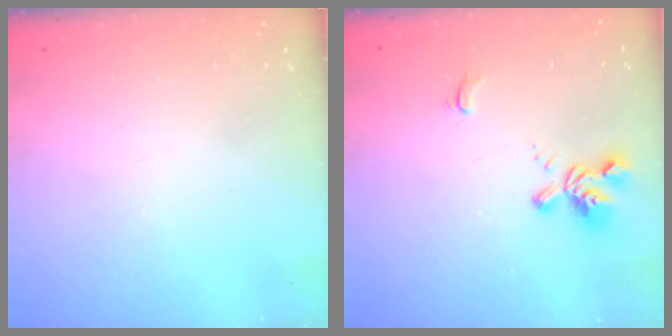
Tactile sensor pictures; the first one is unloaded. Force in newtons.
{"total": 1.6, "press": 1.1, "slide": 1.2}